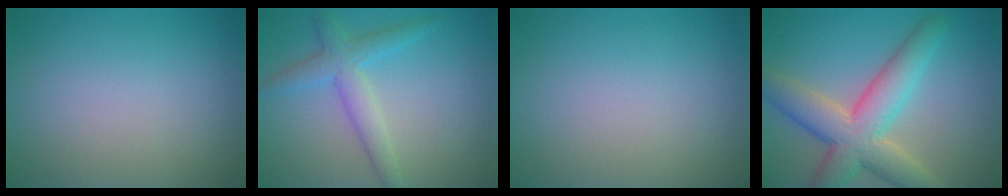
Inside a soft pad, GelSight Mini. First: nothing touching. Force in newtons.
{"total": 3.4, "press": 3.4, "slide": 0.1}
{"total": 0.0}
{"total": 7.7, "press": 7.6, "slide": 0.6}